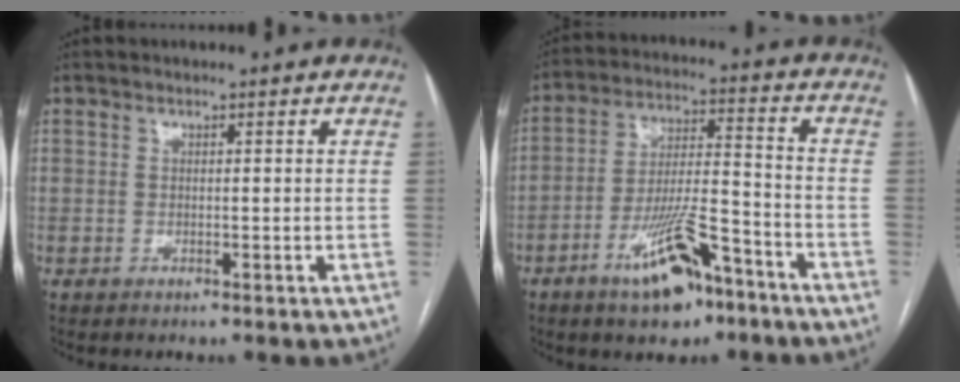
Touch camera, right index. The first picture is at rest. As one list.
[{"total": 12.1, "force": [-7.4, 3.4, 8.9], "torque": [-0.166, 0.005, -0.122]}]